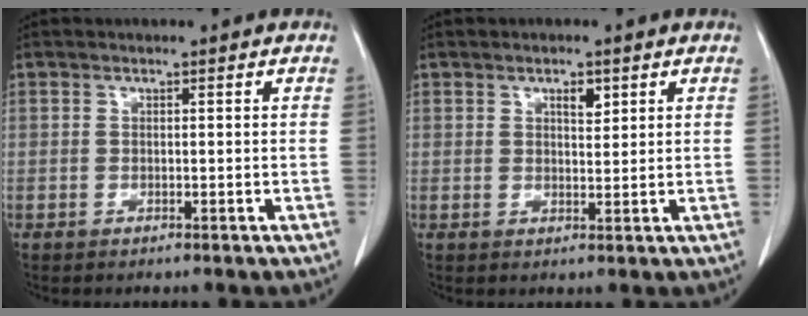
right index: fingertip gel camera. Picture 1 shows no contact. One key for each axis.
{"total": 2.4, "fx": 1.3, "fy": 0.9, "fz": 1.8, "tx": -0.029, "ty": -0.003, "tz": 0.021}